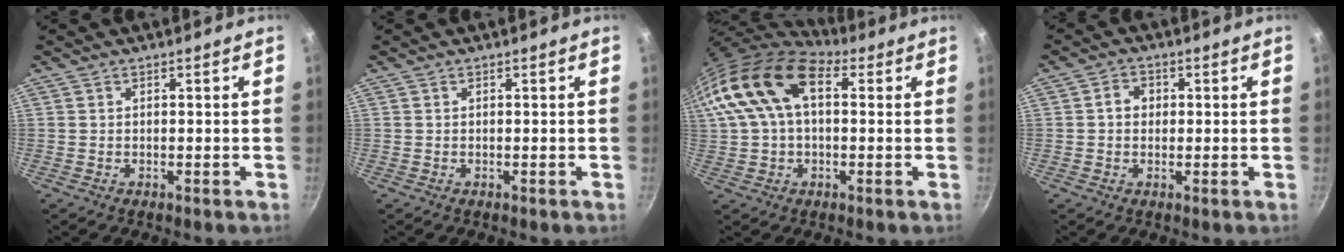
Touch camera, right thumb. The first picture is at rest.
{"total": 0.0}
{"total": 16.3, "force": [4.0, 9.8, 12.4], "torque": [-0.228, 0.029, 0.058]}
{"total": 3.1, "force": [0.3, 2.6, 1.6], "torque": [-0.012, 0.006, 0.001]}